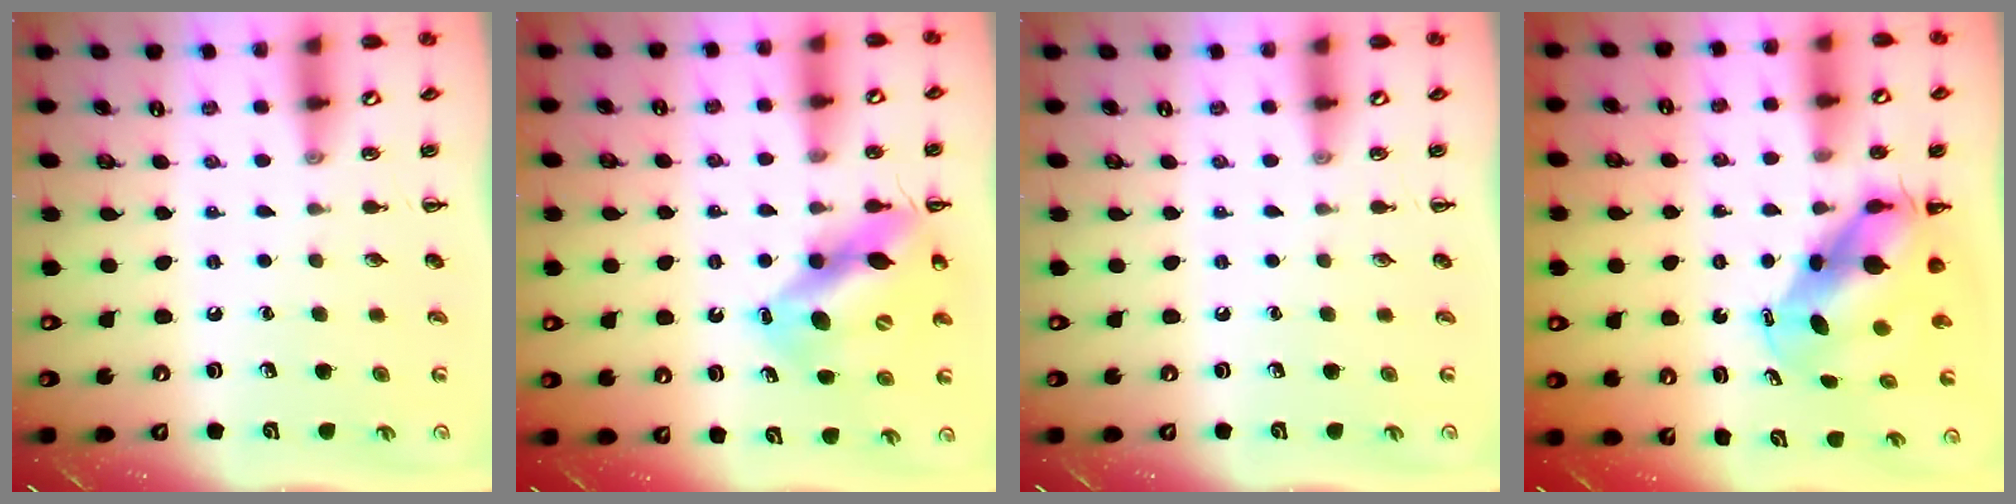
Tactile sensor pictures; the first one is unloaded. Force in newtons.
{"total": 12.8, "press": 12.4, "slide": 3.2}
{"total": 0.0}
{"total": 7.3, "press": 7.0, "slide": 2.1}